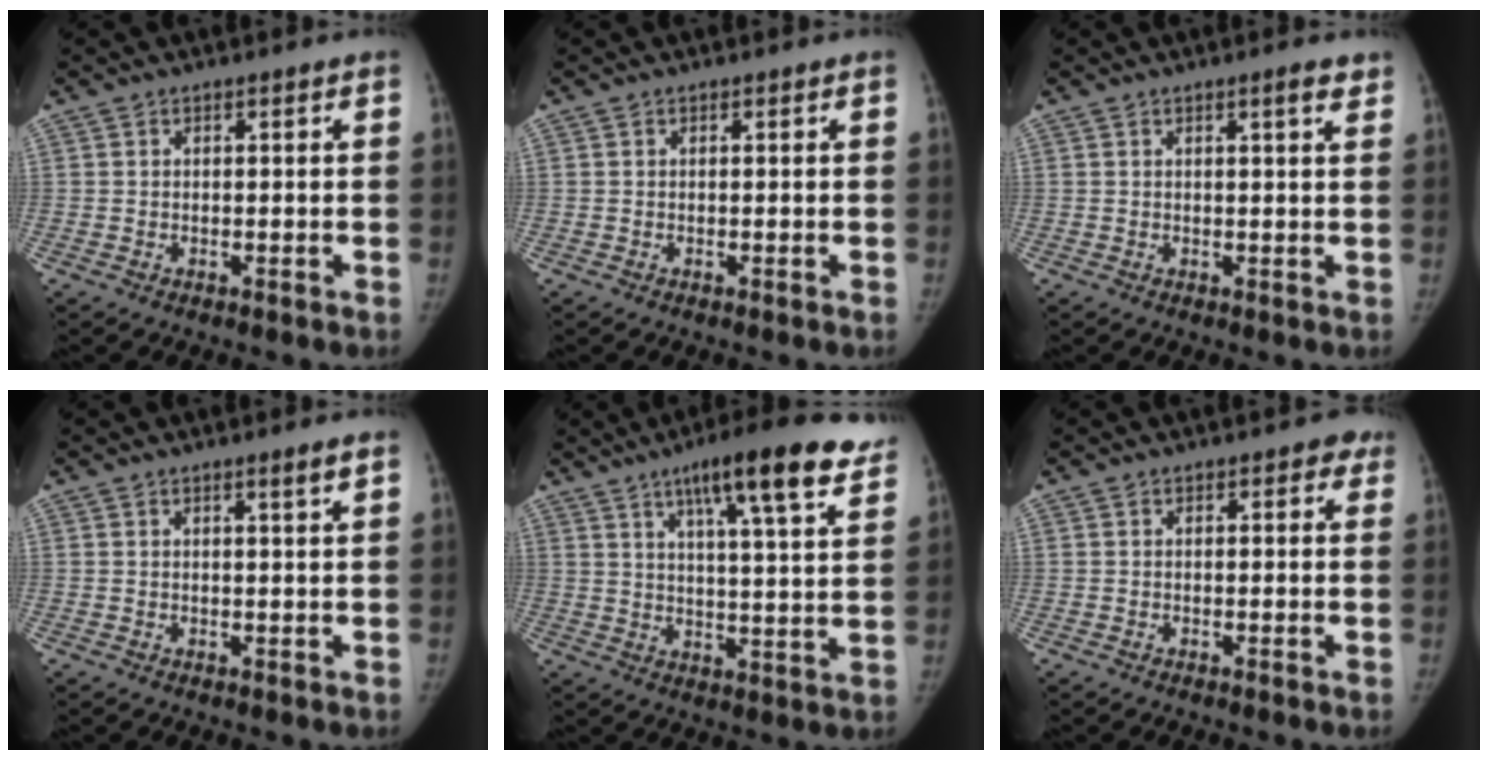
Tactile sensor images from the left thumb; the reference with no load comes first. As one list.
[{"total": 0.0}, {"total": 2.7, "force": [1.7, 0.3, 2.1], "torque": [-0.026, -0.008, 0.022]}, {"total": 1.6, "force": [1.0, -0.2, 1.2], "torque": [-0.019, -0.009, 0.016]}, {"total": 17.6, "force": [11.2, 3.2, 13.2], "torque": [-0.168, -0.034, 0.158]}, {"total": 1.9, "force": [0.9, 1.3, 1.2], "torque": [0.009, 0.002, 0.003]}]